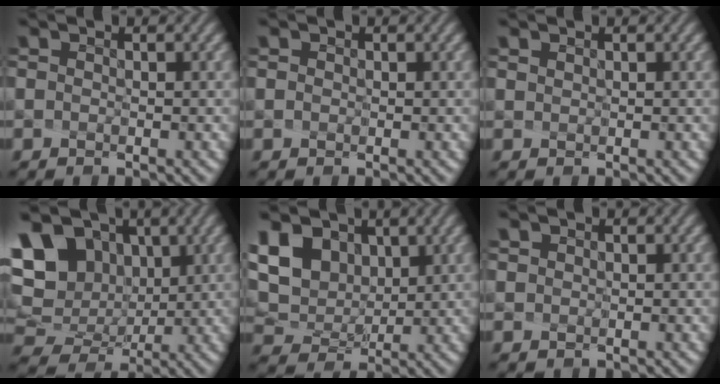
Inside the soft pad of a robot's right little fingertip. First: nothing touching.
{"total": 1.0, "force": [0.4, 0.8, 0.5], "torque": [-0.006, 0.002, 0.006]}
{"total": 0.9, "force": [0.8, 0.4, 0.3], "torque": [-0.021, -0.005, 0.021]}
{"total": 11.5, "force": [3.1, 8.8, 6.7], "torque": [-0.157, 0.007, 0.081]}
{"total": 9.0, "force": [4.0, 6.3, 5.0], "torque": [-0.127, 0.007, 0.100]}
{"total": 1.9, "force": [1.2, 1.4, 0.6], "torque": [-0.024, -0.001, 0.024]}